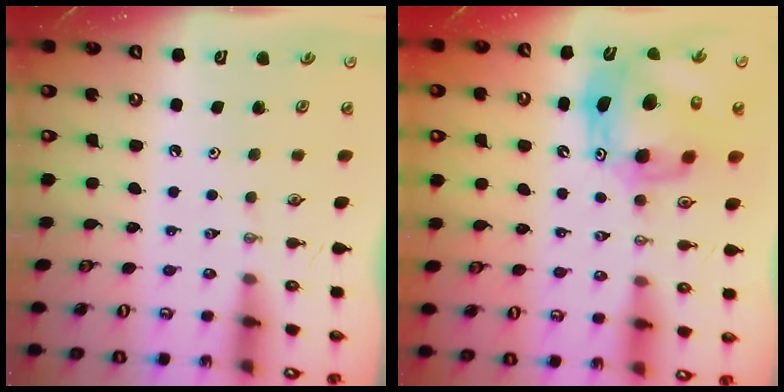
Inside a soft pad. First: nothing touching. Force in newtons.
{"total": 15.6, "press": 15.5, "slide": 1.4}